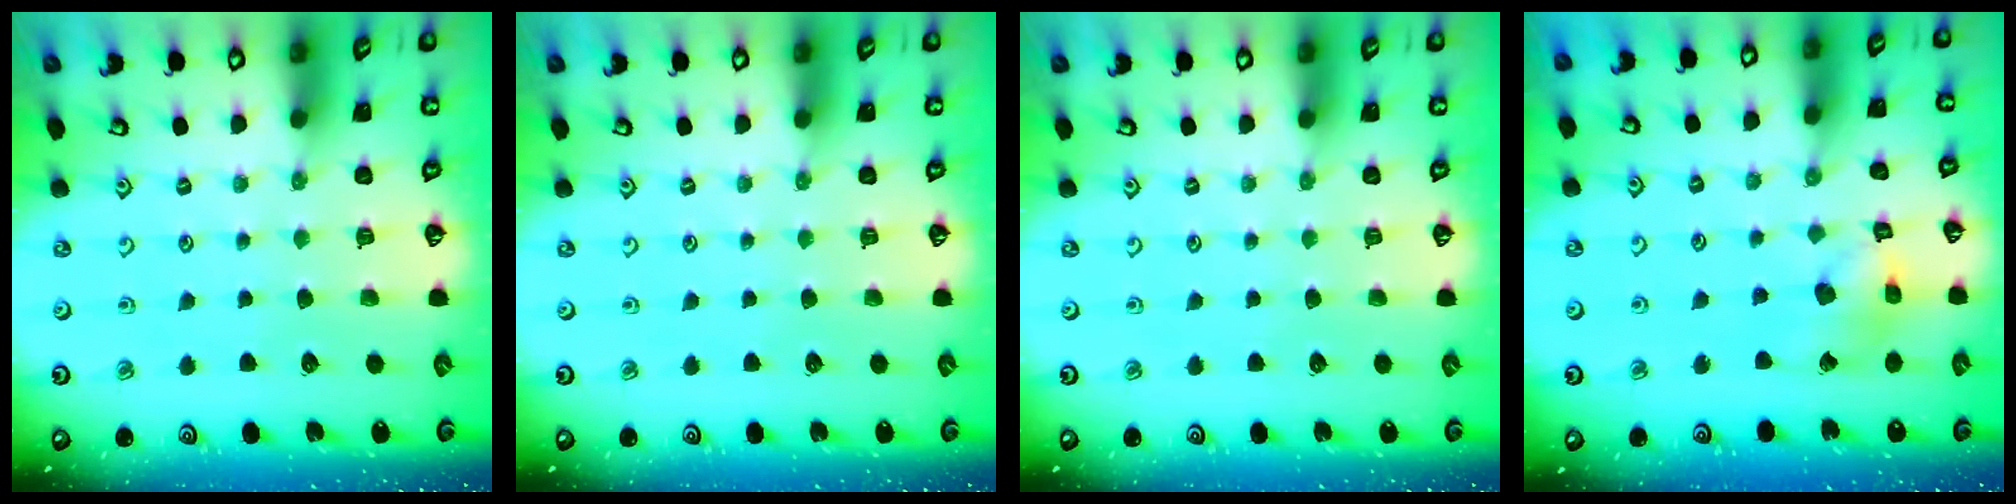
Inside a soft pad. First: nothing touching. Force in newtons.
{"total": 0.0}
{"total": 0.0}
{"total": 10.5, "press": 10.4, "slide": 1.4}